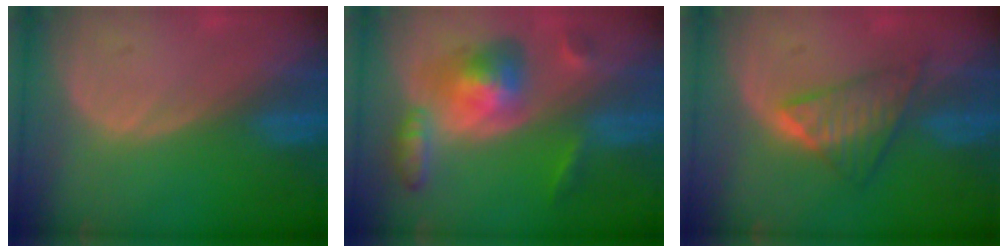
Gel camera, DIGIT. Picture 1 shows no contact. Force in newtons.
{"total": 8.1, "press": 8.1, "slide": 0.5}
{"total": 6.0, "press": 5.9, "slide": 0.6}